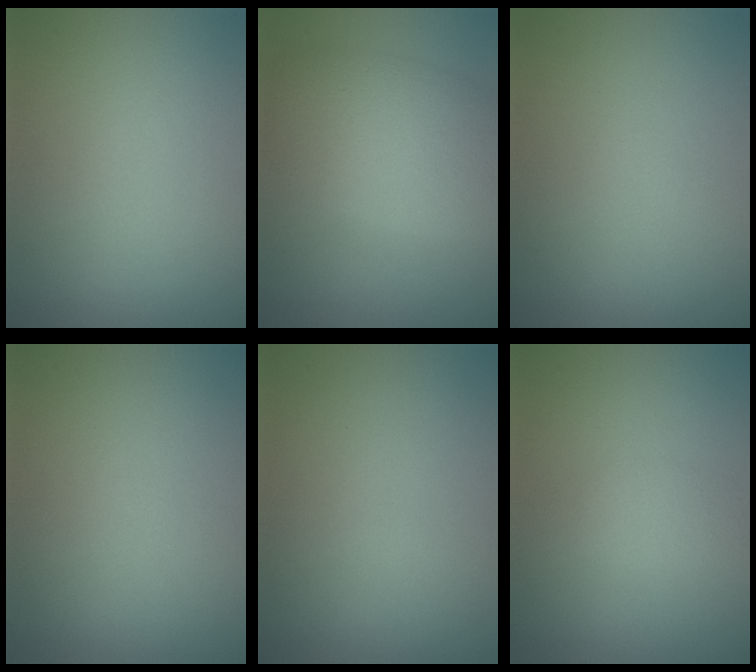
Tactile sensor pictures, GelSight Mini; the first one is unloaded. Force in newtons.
{"total": 8.6, "press": 8.6, "slide": 0.6}
{"total": 0.0}
{"total": 0.0}
{"total": 0.0}
{"total": 1.5, "press": 1.5, "slide": 0.0}